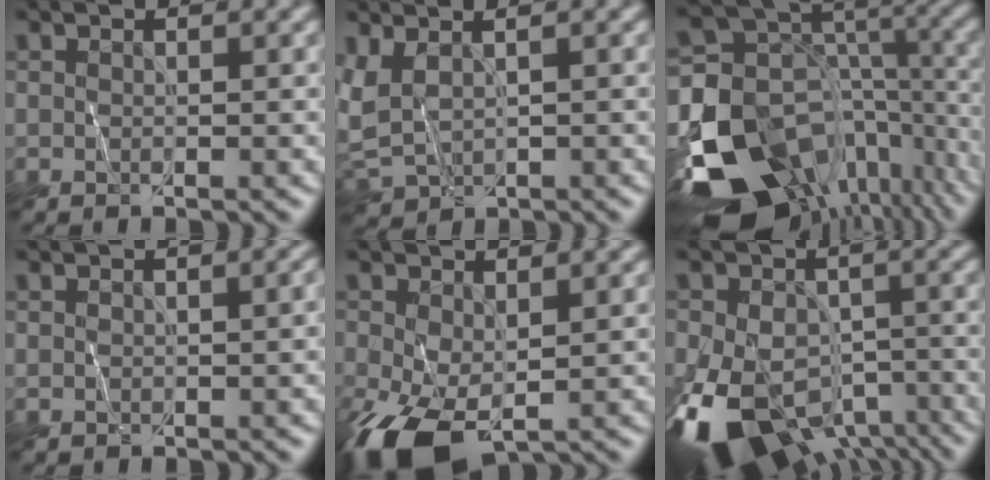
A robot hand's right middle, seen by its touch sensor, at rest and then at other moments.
{"total": 3.3, "force": [0.9, 1.9, 2.5], "torque": [-0.082, -0.003, 0.030]}
{"total": 17.1, "force": [-8.8, 11.9, 8.6], "torque": [-0.181, -0.017, -0.126]}
{"total": 0.6, "force": [0.0, 0.2, 0.5], "torque": [-0.004, 0.003, 0.008]}
{"total": 7.5, "force": [-2.7, 4.3, 5.5], "torque": [-0.152, -0.032, -0.032]}
{"total": 15.5, "force": [-8.6, 9.6, 8.7], "torque": [-0.178, -0.047, -0.112]}